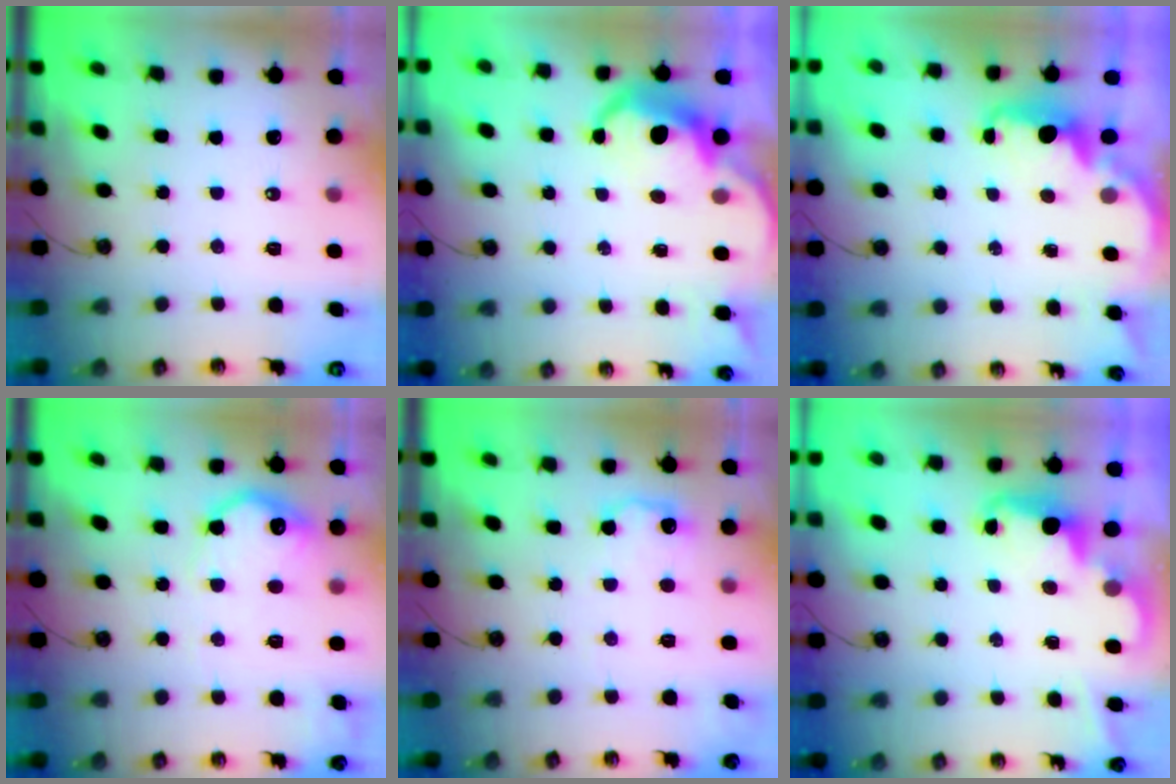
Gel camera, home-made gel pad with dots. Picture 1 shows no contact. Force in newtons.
{"total": 6.6, "press": 6.5, "slide": 0.8}
{"total": 2.5, "press": 2.3, "slide": 0.8}
{"total": 14.5, "press": 14.5, "slide": 0.8}
{"total": 9.6, "press": 9.6, "slide": 0.4}
{"total": 2.4, "press": 2.3, "slide": 0.5}